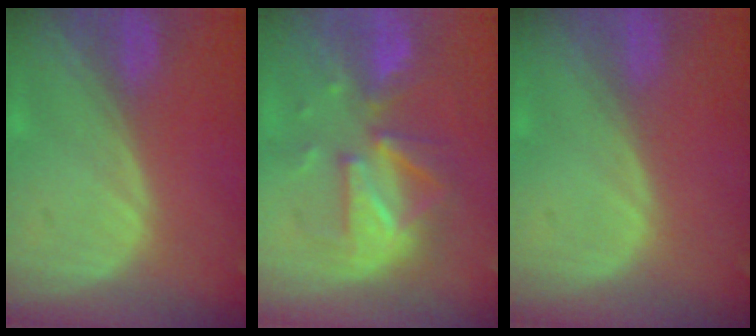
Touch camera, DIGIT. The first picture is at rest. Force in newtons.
{"total": 9.1, "press": 8.8, "slide": 2.1}
{"total": 0.0}